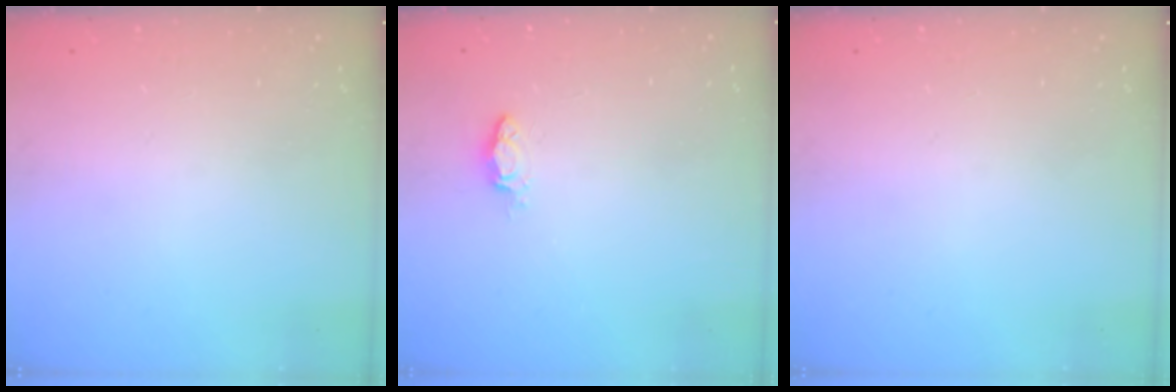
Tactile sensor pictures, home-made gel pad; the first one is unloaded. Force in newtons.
{"total": 2.8, "press": 2.8, "slide": 0.4}
{"total": 0.0}